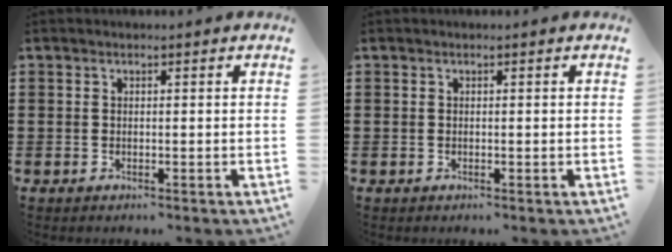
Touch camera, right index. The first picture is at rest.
{"total": 0.0}